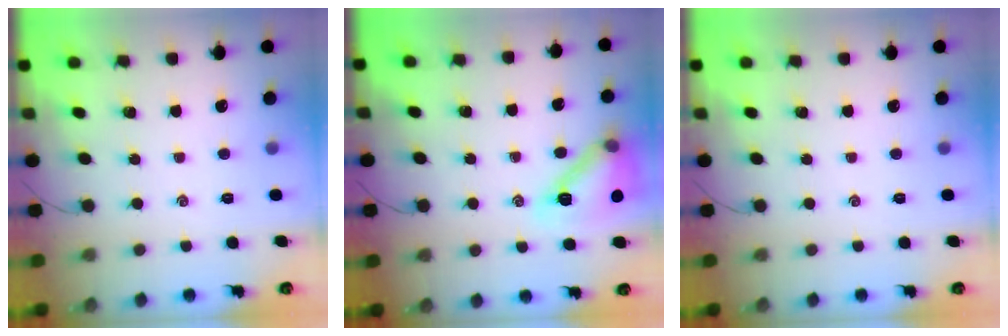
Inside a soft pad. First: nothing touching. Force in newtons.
{"total": 15.2, "press": 15.1, "slide": 1.7}
{"total": 0.0}